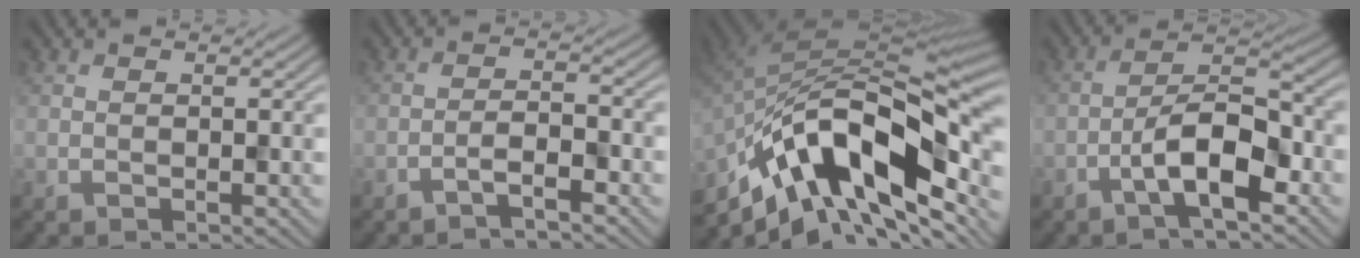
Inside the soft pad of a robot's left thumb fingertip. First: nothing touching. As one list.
[{"total": 2.5, "force": [-2.2, 0.3, 1.2], "torque": [-0.022, 0.012, -0.046]}, {"total": 17.6, "force": [-8.2, 8.4, 13.2], "torque": [-0.243, -0.013, -0.146]}, {"total": 7.4, "force": [-4.0, 2.5, 5.7], "torque": [-0.096, 0.019, -0.081]}]